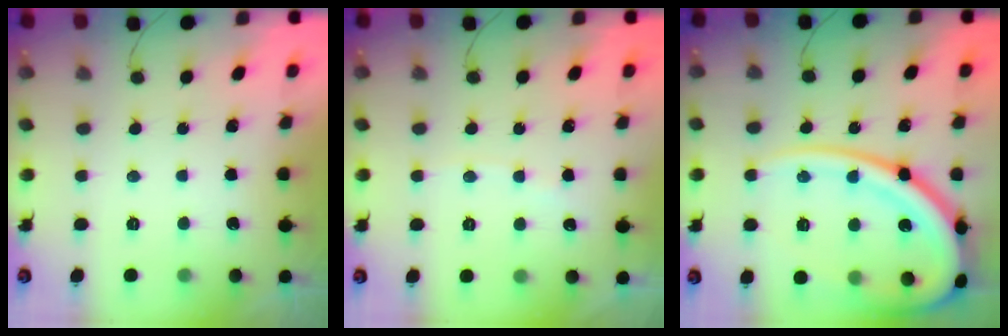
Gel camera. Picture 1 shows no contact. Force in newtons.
{"total": 4.3, "press": 4.3, "slide": 0.6}
{"total": 25.0, "press": 24.9, "slide": 2.8}